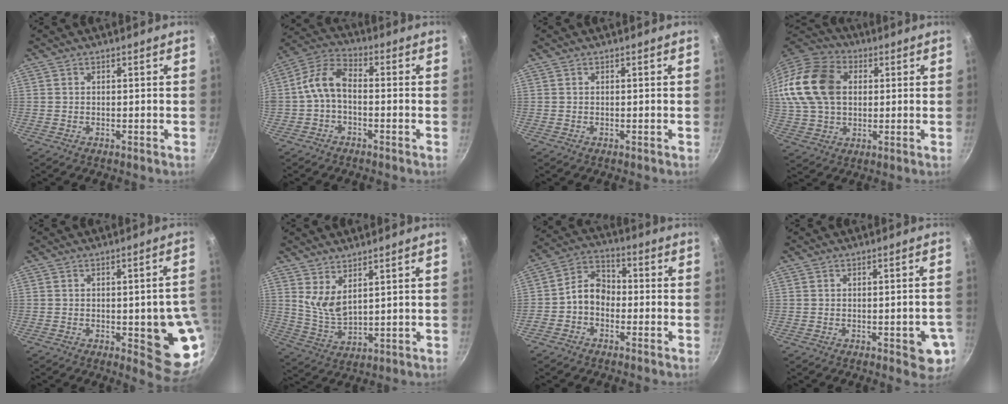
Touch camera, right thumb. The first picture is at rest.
{"total": 7.5, "force": [-1.6, 4.5, 5.9], "torque": [-0.116, 0.039, -0.040]}
{"total": 0.0}
{"total": 22.1, "force": [4.1, 16.1, 14.5], "torque": [-0.303, 0.028, 0.068]}
{"total": 13.6, "force": [-2.5, 4.4, 12.6], "torque": [-0.099, 0.005, -0.025]}
{"total": 6.0, "force": [3.9, 2.3, 3.9], "torque": [-0.069, -0.047, 0.084]}
{"total": 7.1, "force": [-1.9, 5.5, 4.2], "torque": [-0.050, 0.034, -0.053]}
{"total": 6.5, "force": [-1.9, 2.5, 5.7], "torque": [-0.046, 0.003, -0.022]}